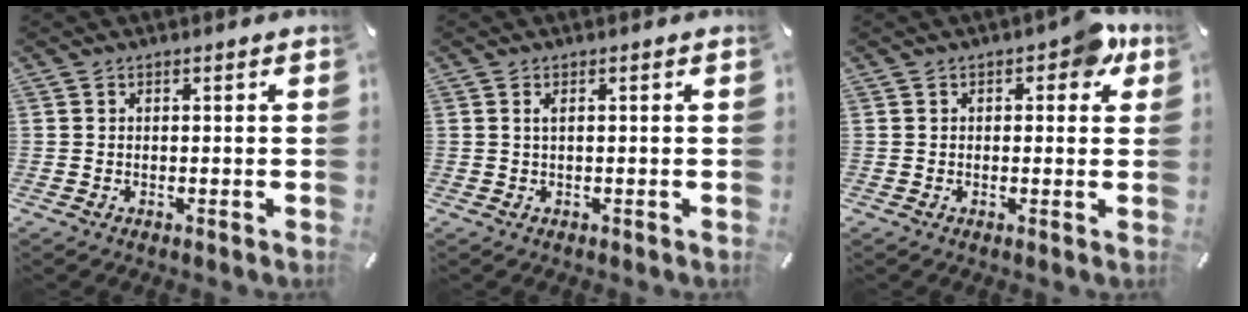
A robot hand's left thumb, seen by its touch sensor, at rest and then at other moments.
{"total": 1.1, "force": [0.2, 0.3, 1.1], "torque": [-0.021, 0.001, 0.003]}
{"total": 6.2, "force": [2.5, 3.2, 4.6], "torque": [-0.051, -0.004, 0.034]}